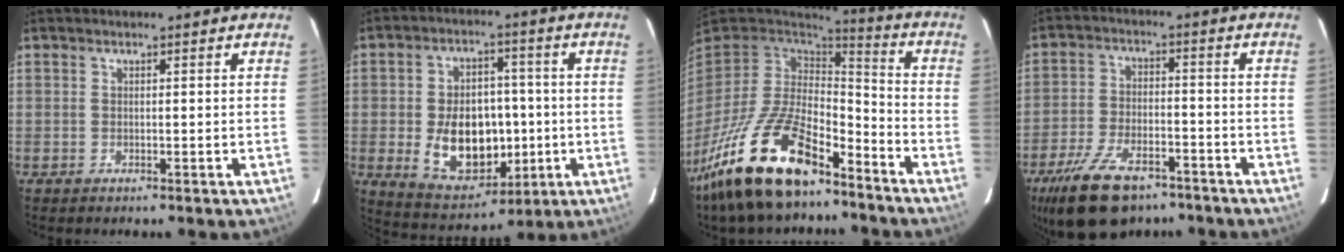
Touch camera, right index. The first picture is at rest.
{"total": 15.1, "force": [-2.3, 10.3, 10.9], "torque": [-0.210, 0.008, -0.011]}
{"total": 22.8, "force": [-15.5, 8.7, 14.2], "torque": [-0.295, -0.034, -0.273]}
{"total": 15.9, "force": [-11.0, 7.6, 8.6], "torque": [-0.193, -0.017, -0.185]}